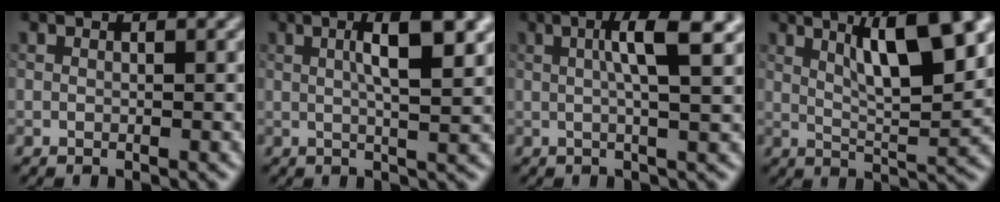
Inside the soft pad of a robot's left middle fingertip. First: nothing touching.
{"total": 6.6, "force": [1.8, 1.8, 6.1], "torque": [-0.075, 0.014, 0.023]}
{"total": 5.2, "force": [1.3, 0.9, 5.0], "torque": [-0.075, 0.008, 0.018]}
{"total": 9.1, "force": [3.9, 2.3, 7.8], "torque": [-0.113, 0.011, 0.061]}